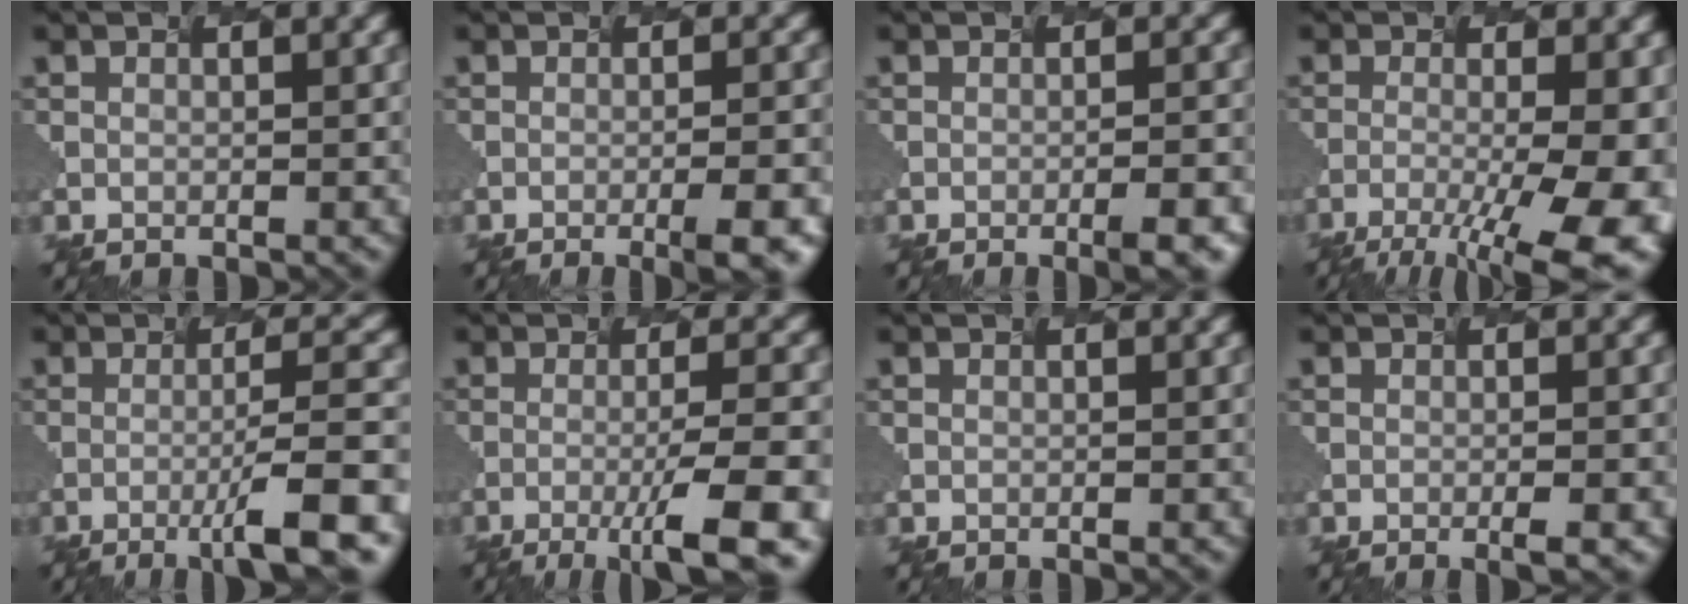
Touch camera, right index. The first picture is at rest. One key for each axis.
{"total": 5.2, "fx": -1.7, "fy": 1.5, "fz": 4.7, "tx": -0.034, "ty": 0.001, "tz": -0.010}
{"total": 4.1, "fx": -1.5, "fy": 1.2, "fz": 3.6, "tx": -0.026, "ty": 0.002, "tz": -0.009}
{"total": 10.1, "fx": -3.7, "fy": 3.1, "fz": 8.9, "tx": -0.120, "ty": -0.012, "tz": -0.040}
{"total": 7.3, "fx": -2.3, "fy": 0.9, "fz": 6.9, "tx": -0.097, "ty": 0.010, "tz": -0.036}
{"total": 8.2, "fx": -3.4, "fy": 1.3, "fz": 7.3, "tx": -0.098, "ty": -0.003, "tz": -0.048}
{"total": 0.0}
{"total": 2.4, "fx": -0.8, "fy": 0.6, "fz": 2.2, "tx": -0.018, "ty": 0.001, "tz": -0.006}